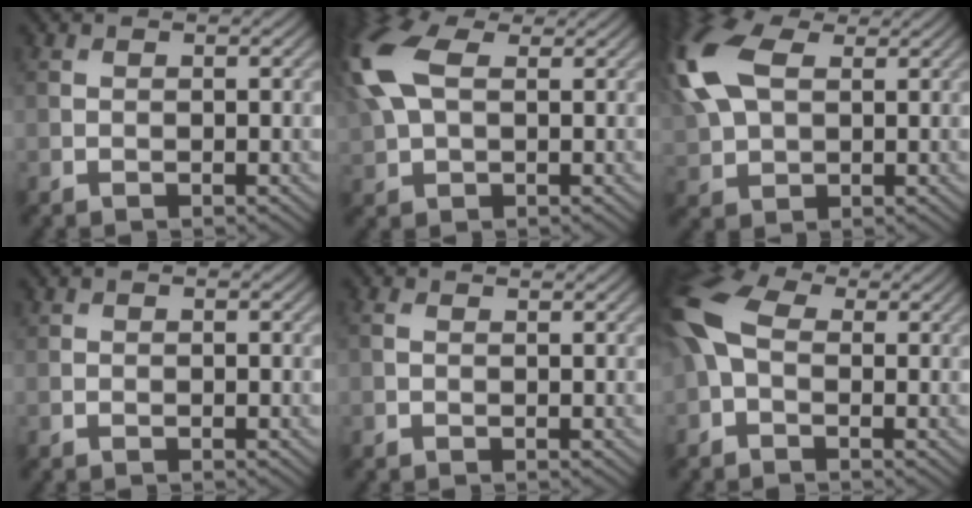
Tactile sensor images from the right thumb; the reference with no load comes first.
{"total": 11.7, "force": [3.4, 6.5, 9.0], "torque": [-0.253, 0.024, 0.057]}
{"total": 13.5, "force": [4.3, 7.9, 10.1], "torque": [-0.278, 0.030, 0.078]}
{"total": 0.0}
{"total": 1.6, "force": [0.9, 0.6, 1.2], "torque": [-0.031, 0.005, 0.010]}
{"total": 9.8, "force": [0.3, 5.9, 7.8], "torque": [-0.212, 0.016, -0.013]}